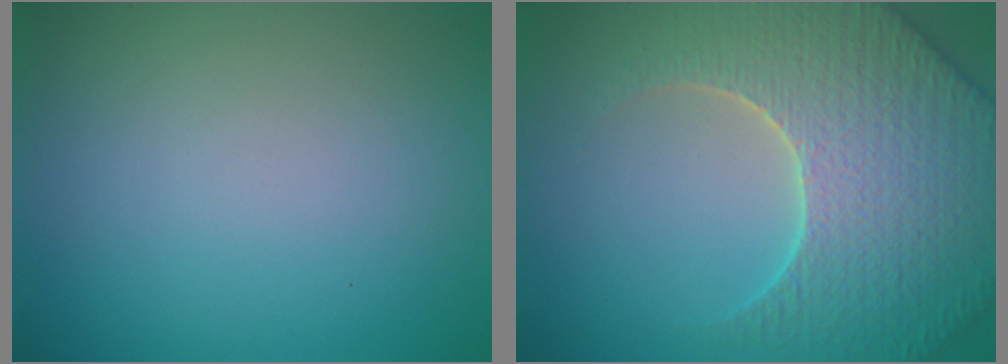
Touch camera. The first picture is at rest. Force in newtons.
{"total": 7.7, "press": 7.4, "slide": 2.2}